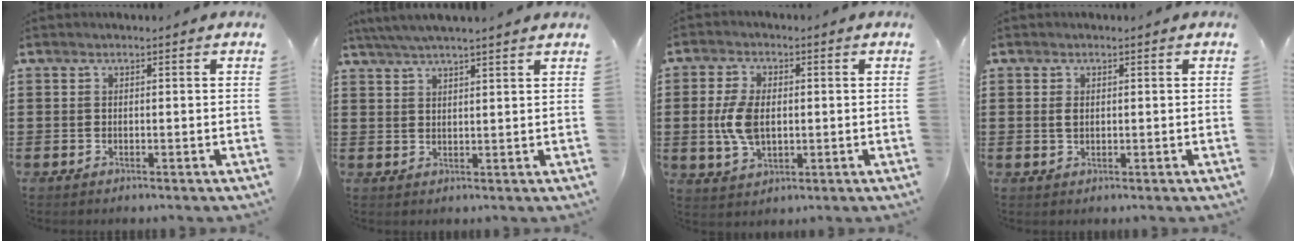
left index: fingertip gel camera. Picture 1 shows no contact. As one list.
[{"total": 3.8, "force": [3.4, -0.3, 1.7], "torque": [-0.042, -0.005, 0.062]}, {"total": 7.0, "force": [0.2, 4.1, 5.7], "torque": [-0.144, 0.001, -0.005]}, {"total": 1.4, "force": [0.3, 0.7, 1.1], "torque": [-0.026, 0.003, 0.005]}]